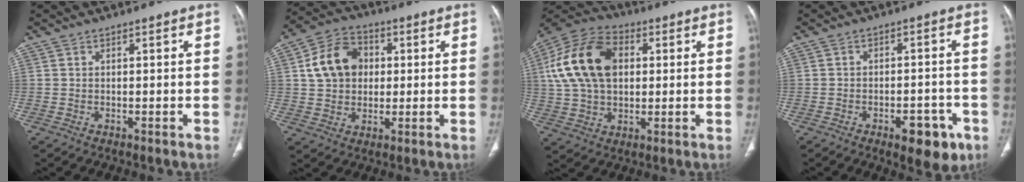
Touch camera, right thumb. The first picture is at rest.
{"total": 11.6, "force": [2.0, 9.2, 6.7], "torque": [-0.098, 0.012, 0.029]}
{"total": 18.5, "force": [3.5, 12.3, 13.4], "torque": [-0.244, 0.017, 0.061]}
{"total": 8.2, "force": [-4.1, 3.9, 5.9], "torque": [-0.054, 0.019, -0.050]}